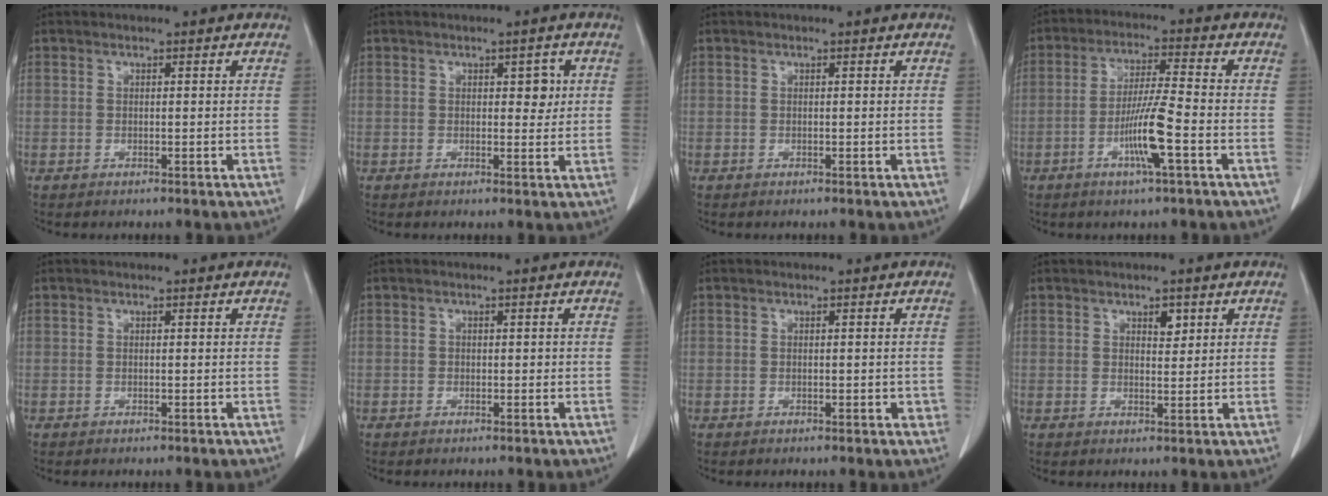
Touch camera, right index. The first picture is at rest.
{"total": 2.6, "force": [0.7, 1.5, 2.1], "torque": [-0.021, 0.002, 0.009]}
{"total": 0.0}
{"total": 8.2, "force": [-3.0, -0.3, 7.7], "torque": [-0.146, -0.006, -0.058]}
{"total": 0.0}
{"total": 1.1, "force": [-0.1, 1.0, 0.4], "torque": [-0.002, 0.004, -0.003]}
{"total": 1.5, "force": [-0.2, 0.7, 1.3], "torque": [-0.014, 0.003, -0.001]}
{"total": 2.1, "force": [1.1, 1.0, 1.4], "torque": [-0.018, -0.005, 0.018]}